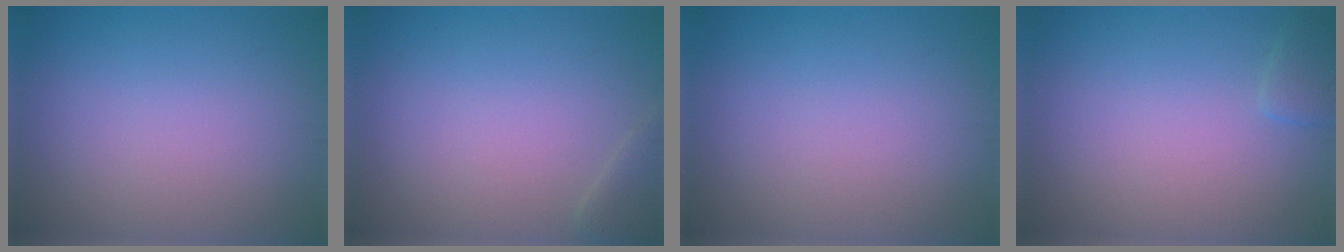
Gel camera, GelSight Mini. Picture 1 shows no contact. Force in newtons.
{"total": 1.3, "press": 1.3, "slide": 0.0}
{"total": 0.0}
{"total": 1.1, "press": 1.1, "slide": 0.1}